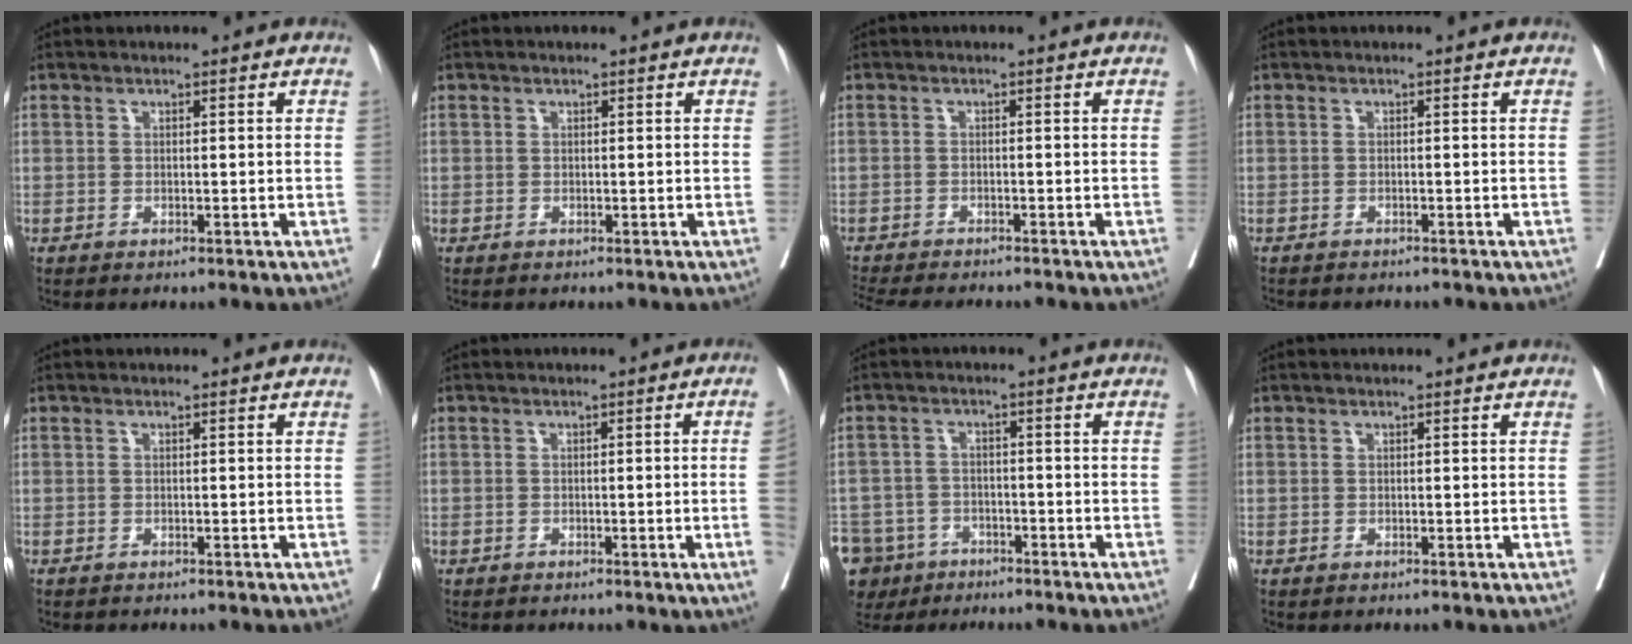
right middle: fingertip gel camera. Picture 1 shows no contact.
{"total": 0.0}
{"total": 10.3, "force": [-9.2, 1.3, 4.3], "torque": [-0.064, -0.017, -0.133]}
{"total": 3.9, "force": [-3.5, 0.9, 1.5], "torque": [-0.021, -0.006, -0.045]}
{"total": 0.8, "force": [-0.7, 0.2, 0.2], "torque": [-0.008, -0.001, -0.012]}
{"total": 3.2, "force": [-0.7, -0.8, 3.0], "torque": [-0.039, -0.001, -0.009]}
{"total": 14.4, "force": [-8.6, 10.7, 4.3], "torque": [-0.142, -0.004, -0.130]}
{"total": 0.0}